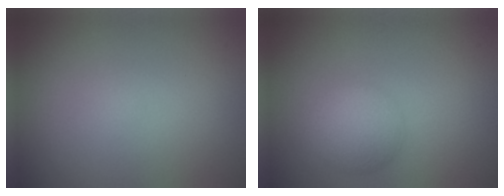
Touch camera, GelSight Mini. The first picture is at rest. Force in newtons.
{"total": 3.4, "press": 3.4, "slide": 0.2}